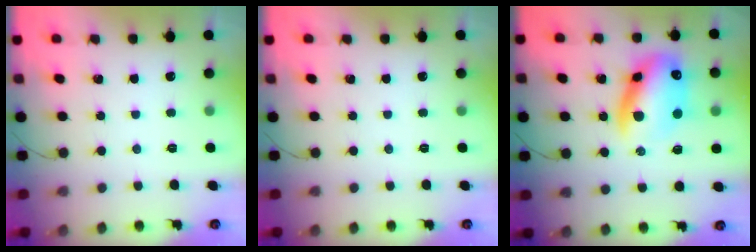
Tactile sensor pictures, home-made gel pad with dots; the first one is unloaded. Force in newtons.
{"total": 0.0}
{"total": 15.9, "press": 15.4, "slide": 3.6}